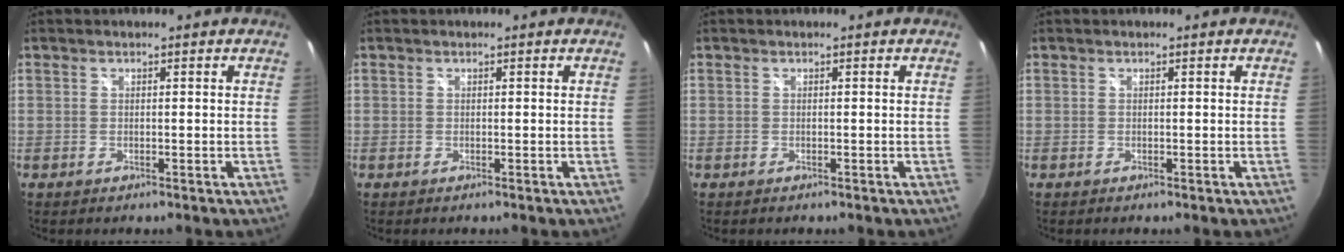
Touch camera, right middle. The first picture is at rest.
{"total": 0.0}
{"total": 0.0}
{"total": 0.0}